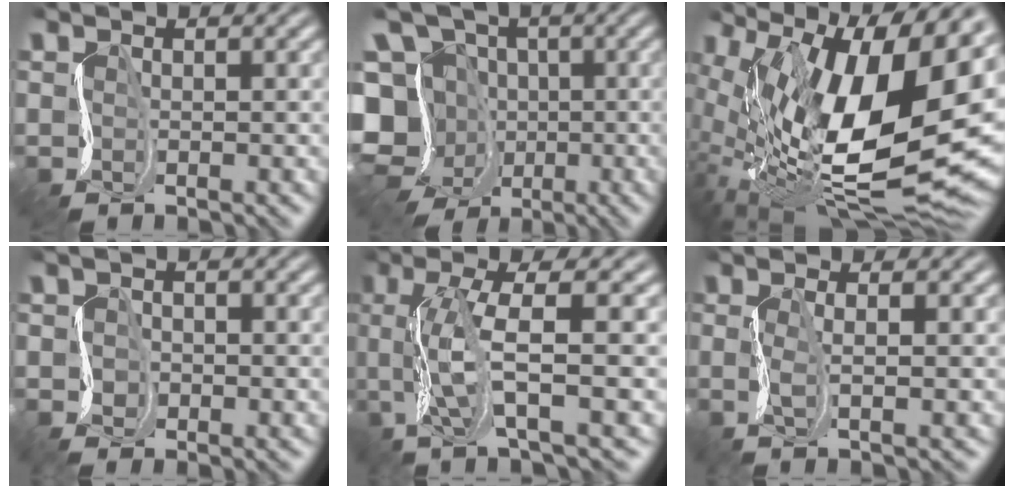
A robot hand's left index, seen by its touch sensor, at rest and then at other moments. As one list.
[{"total": 13.2, "force": [-6.4, 10.7, 4.5], "torque": [-0.079, -0.013, -0.125]}, {"total": 17.5, "force": [0.9, 8.1, 15.5], "torque": [-0.251, -0.017, 0.016]}, {"total": 2.0, "force": [-1.6, 1.0, 0.5], "torque": [0.001, -0.010, -0.024]}, {"total": 6.1, "force": [-1.7, 0.4, 5.9], "torque": [-0.107, -0.010, -0.032]}, {"total": 2.0, "force": [-1.1, -0.5, 1.5], "torque": [-0.018, -0.015, -0.036]}]